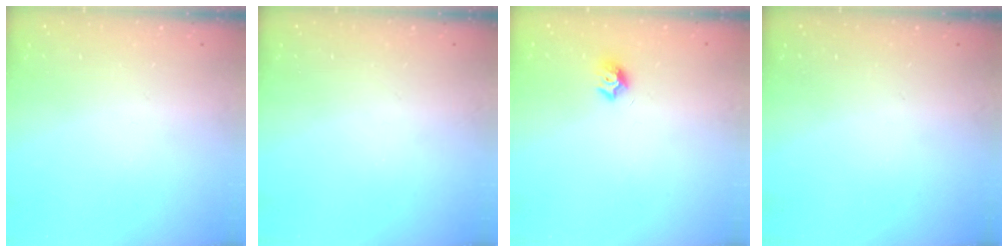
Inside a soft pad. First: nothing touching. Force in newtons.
{"total": 0.0}
{"total": 7.6, "press": 7.6, "slide": 0.7}
{"total": 0.0}